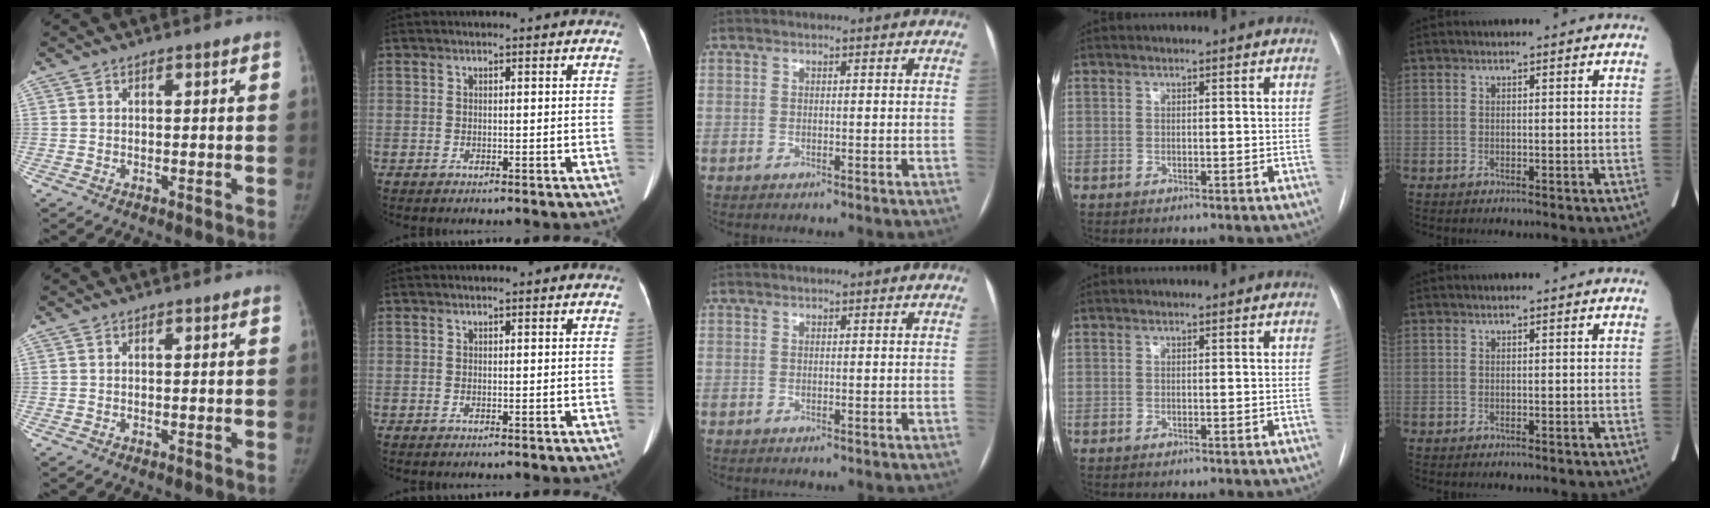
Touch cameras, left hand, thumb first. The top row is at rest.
{}